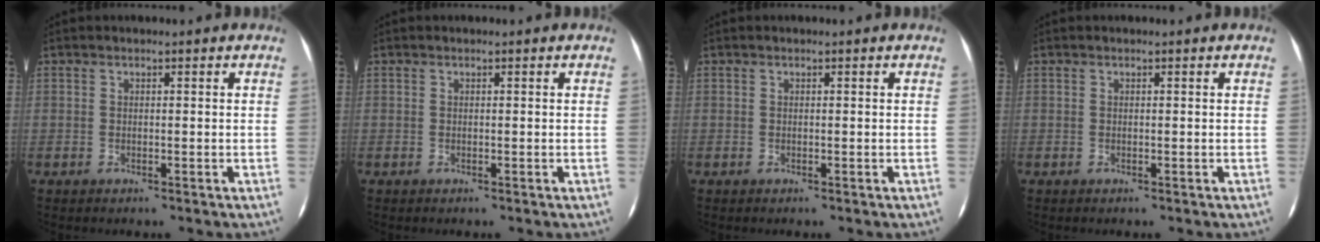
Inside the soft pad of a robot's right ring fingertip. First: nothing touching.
{"total": 0.0}
{"total": 0.0}
{"total": 0.0}